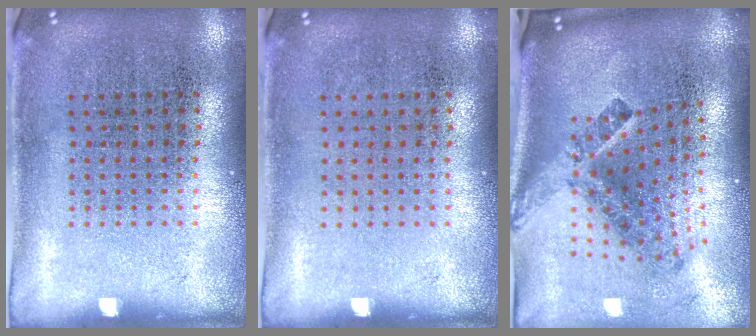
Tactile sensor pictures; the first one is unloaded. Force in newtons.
{"total": 0.0}
{"total": 2.9, "press": 1.8, "slide": 2.3}